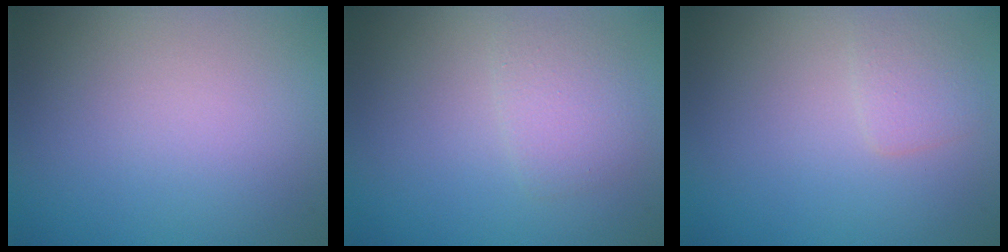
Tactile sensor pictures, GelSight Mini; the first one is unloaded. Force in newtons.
{"total": 2.2, "press": 2.2, "slide": 0.1}
{"total": 1.5, "press": 1.5, "slide": 0.1}